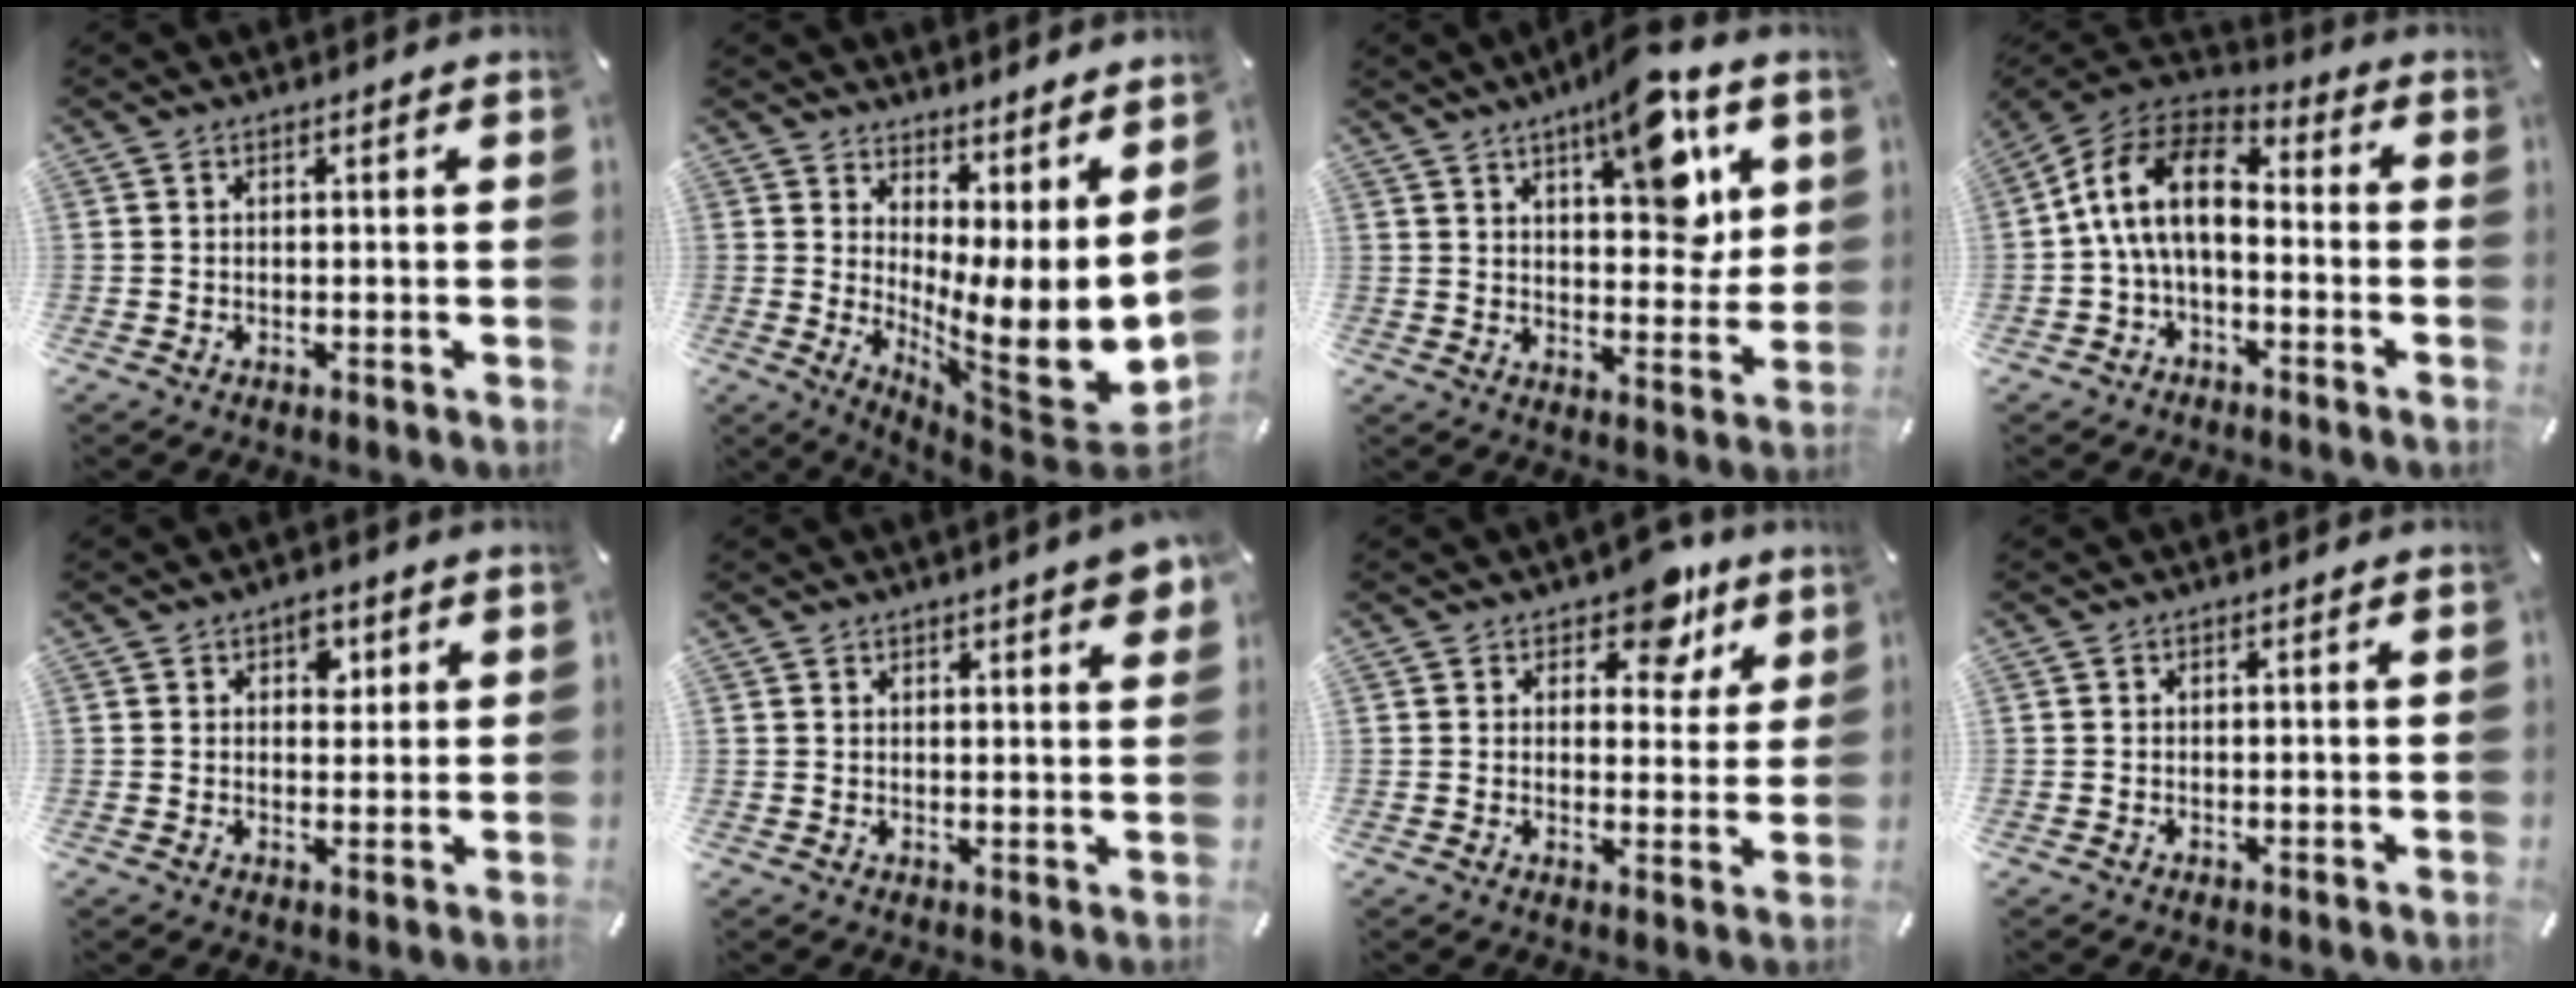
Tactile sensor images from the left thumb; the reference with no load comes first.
{"total": 14.9, "force": [-1.0, 3.9, 14.4], "torque": [-0.194, -0.056, -0.007]}
{"total": 14.7, "force": [7.8, 6.5, 10.6], "torque": [-0.134, -0.041, 0.128]}
{"total": 13.5, "force": [-1.2, 8.5, 10.4], "torque": [-0.219, 0.021, -0.025]}
{"total": 3.4, "force": [1.6, 2.6, 1.5], "torque": [0.005, -0.009, 0.018]}
{"total": 2.8, "force": [2.3, 0.9, 1.4], "torque": [-0.016, -0.006, 0.039]}
{"total": 9.7, "force": [6.7, 5.2, 4.7], "torque": [-0.036, -0.043, 0.108]}
{"total": 0.0}